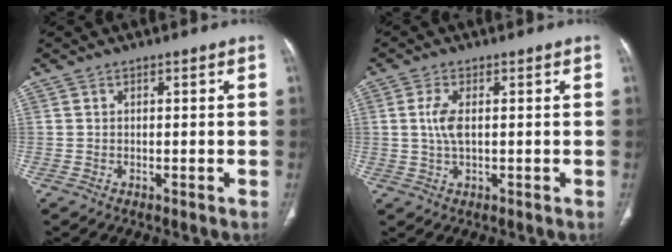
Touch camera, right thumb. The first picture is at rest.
{"total": 4.1, "force": [0.5, 1.6, 3.8], "torque": [-0.093, 0.001, 0.011]}